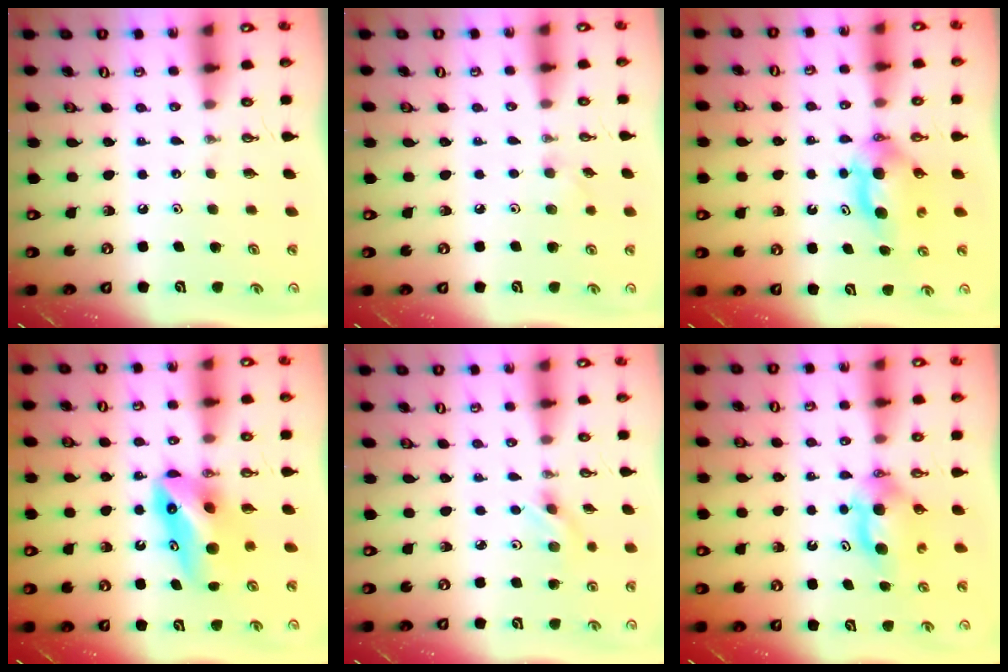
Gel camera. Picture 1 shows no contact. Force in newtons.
{"total": 3.9, "press": 3.8, "slide": 0.8}
{"total": 6.0, "press": 5.8, "slide": 1.6}
{"total": 9.7, "press": 9.6, "slide": 1.4}
{"total": 3.6, "press": 3.3, "slide": 1.3}
{"total": 5.8, "press": 5.4, "slide": 2.0}